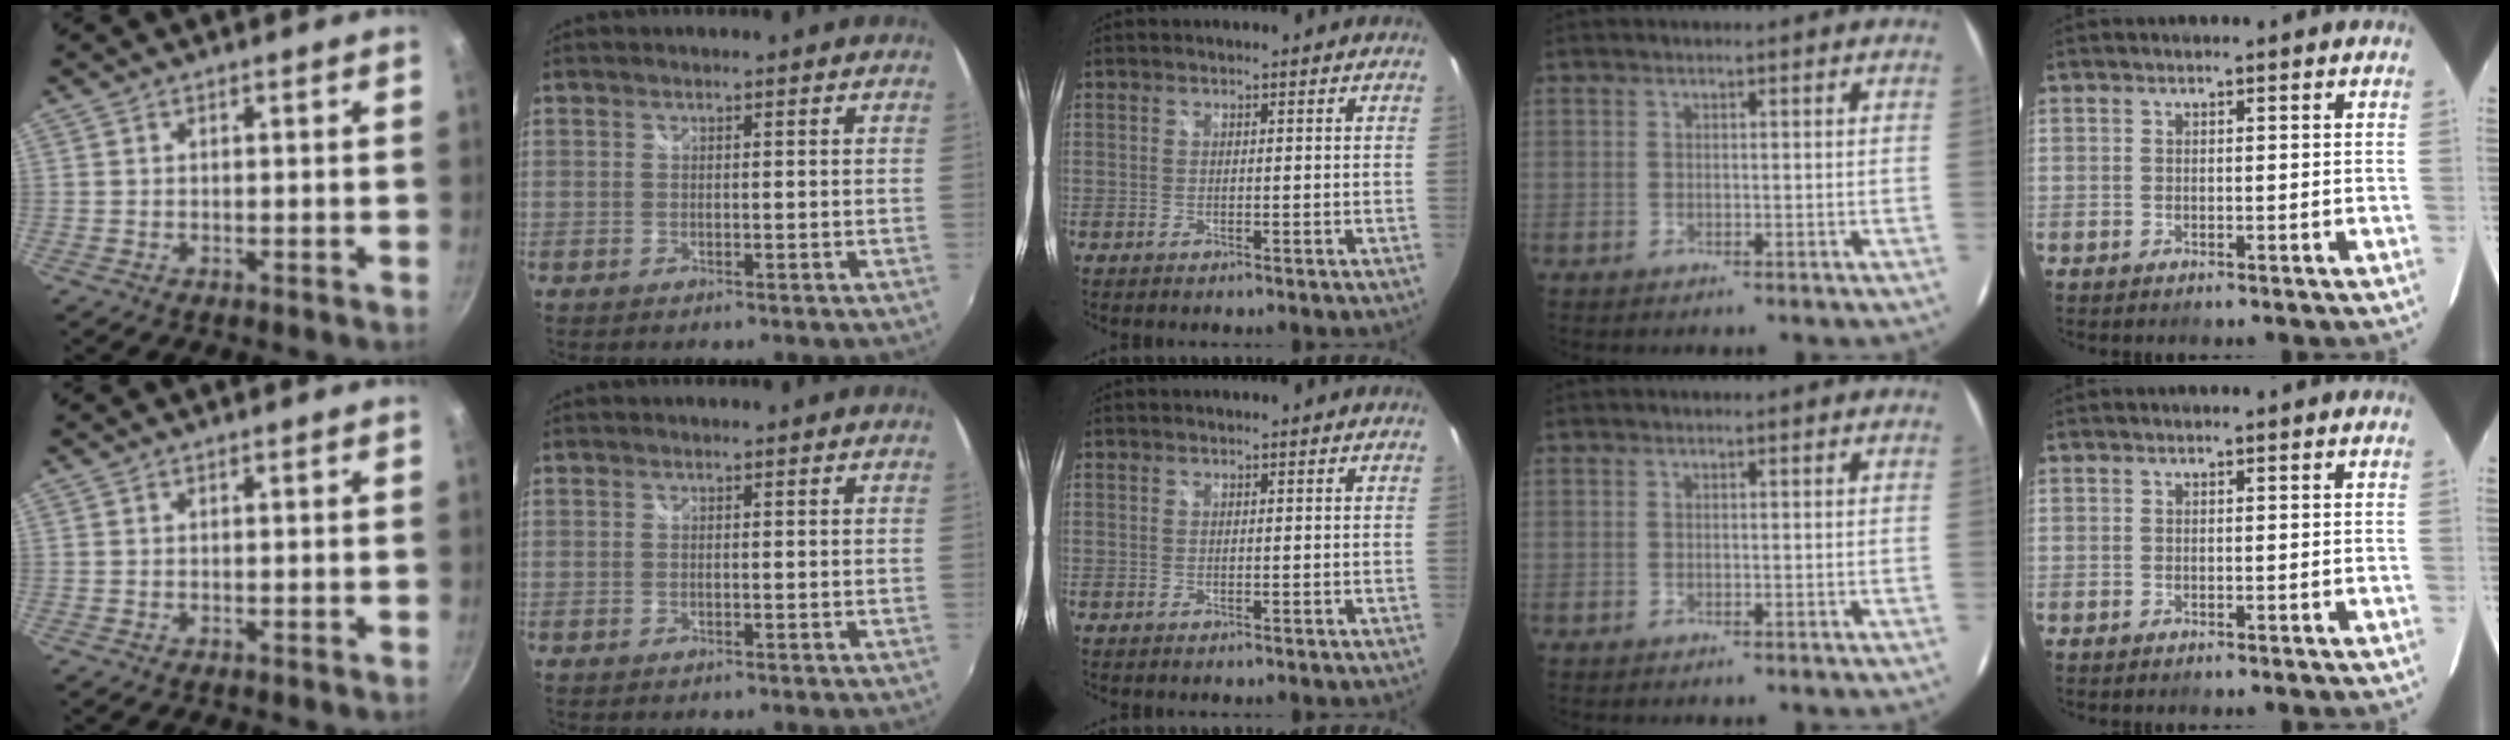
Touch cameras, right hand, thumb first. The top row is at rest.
{}